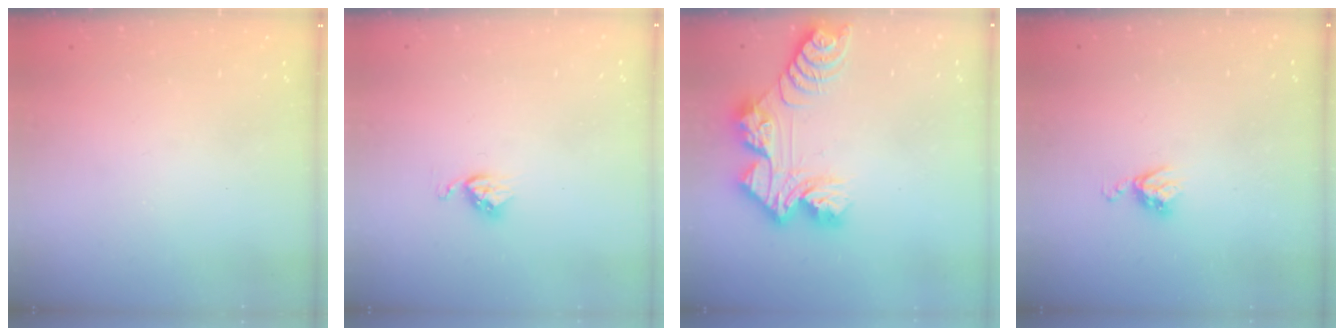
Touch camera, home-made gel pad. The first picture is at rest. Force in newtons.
{"total": 3.5, "press": 3.5, "slide": 0.5}
{"total": 13.7, "press": 13.7, "slide": 1.1}
{"total": 5.6, "press": 5.6, "slide": 0.5}